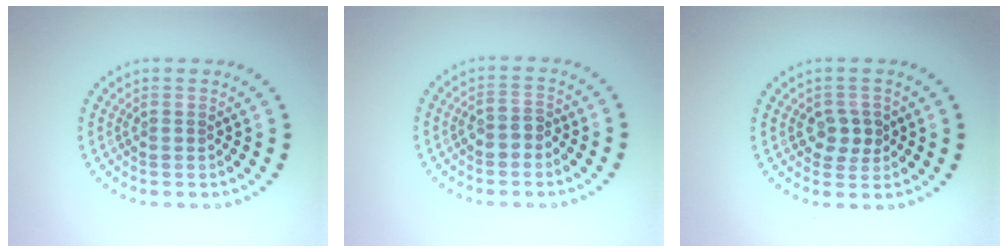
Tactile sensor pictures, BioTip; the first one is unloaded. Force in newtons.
{"total": 1.7, "press": 1.6, "slide": 0.7}
{"total": 2.2, "press": 2.2, "slide": 0.5}